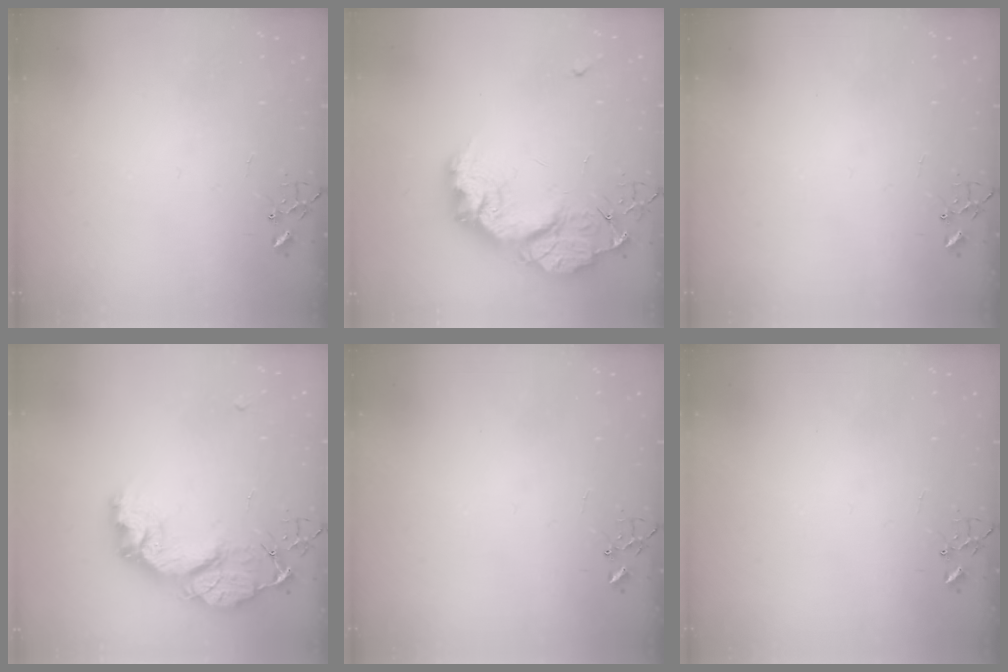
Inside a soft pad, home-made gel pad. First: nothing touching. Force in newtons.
{"total": 25.2, "press": 25.1, "slide": 2.0}
{"total": 0.0}
{"total": 15.8, "press": 15.8, "slide": 1.3}
{"total": 0.0}
{"total": 0.0}